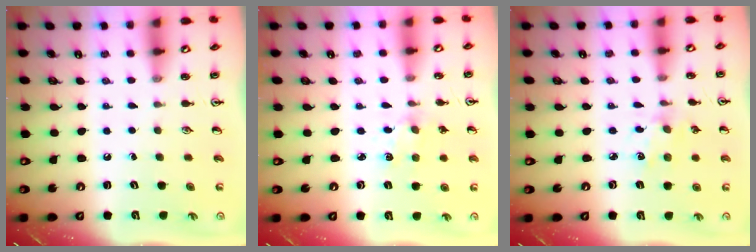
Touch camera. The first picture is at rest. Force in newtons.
{"total": 2.4, "press": 2.4, "slide": 0.3}
{"total": 3.2, "press": 3.2, "slide": 0.4}